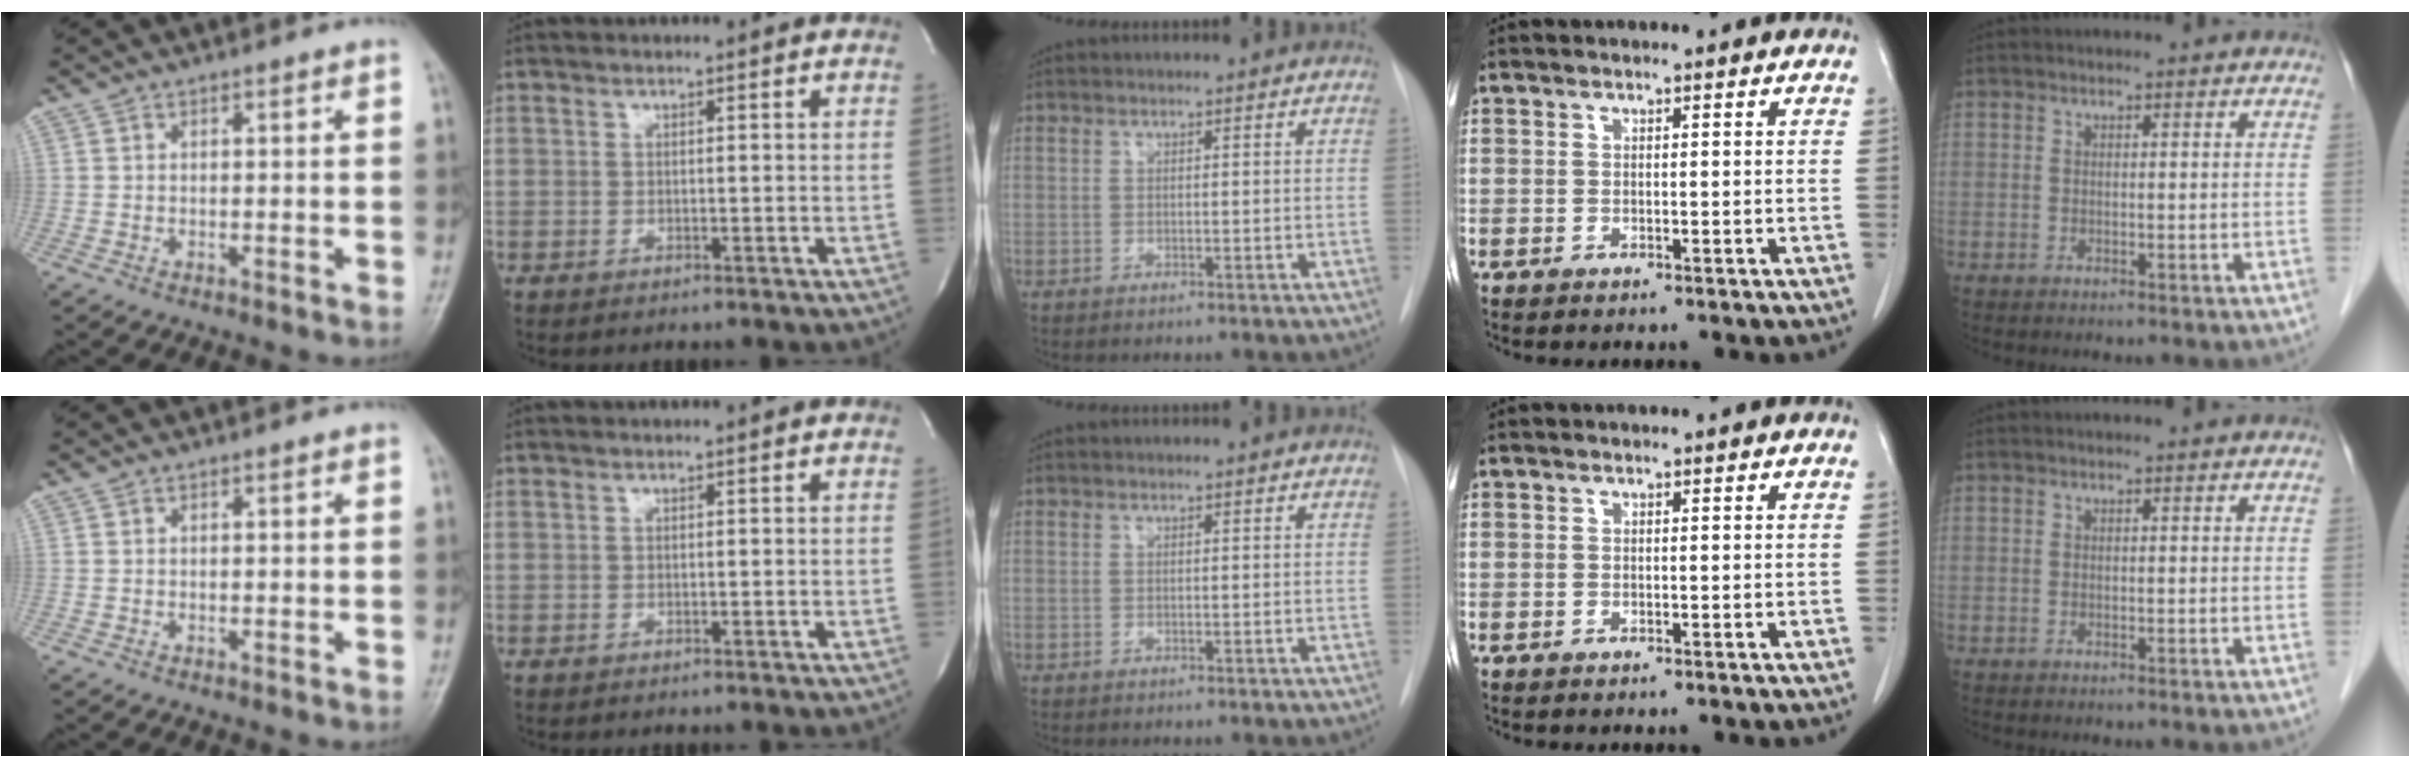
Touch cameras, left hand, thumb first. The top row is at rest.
{}